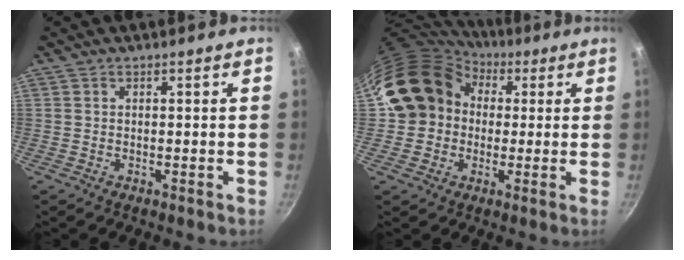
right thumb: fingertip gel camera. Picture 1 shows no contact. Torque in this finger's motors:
{"motor_torque": [-0.56, 1.28, -0.02, 0.22, 0.51]}